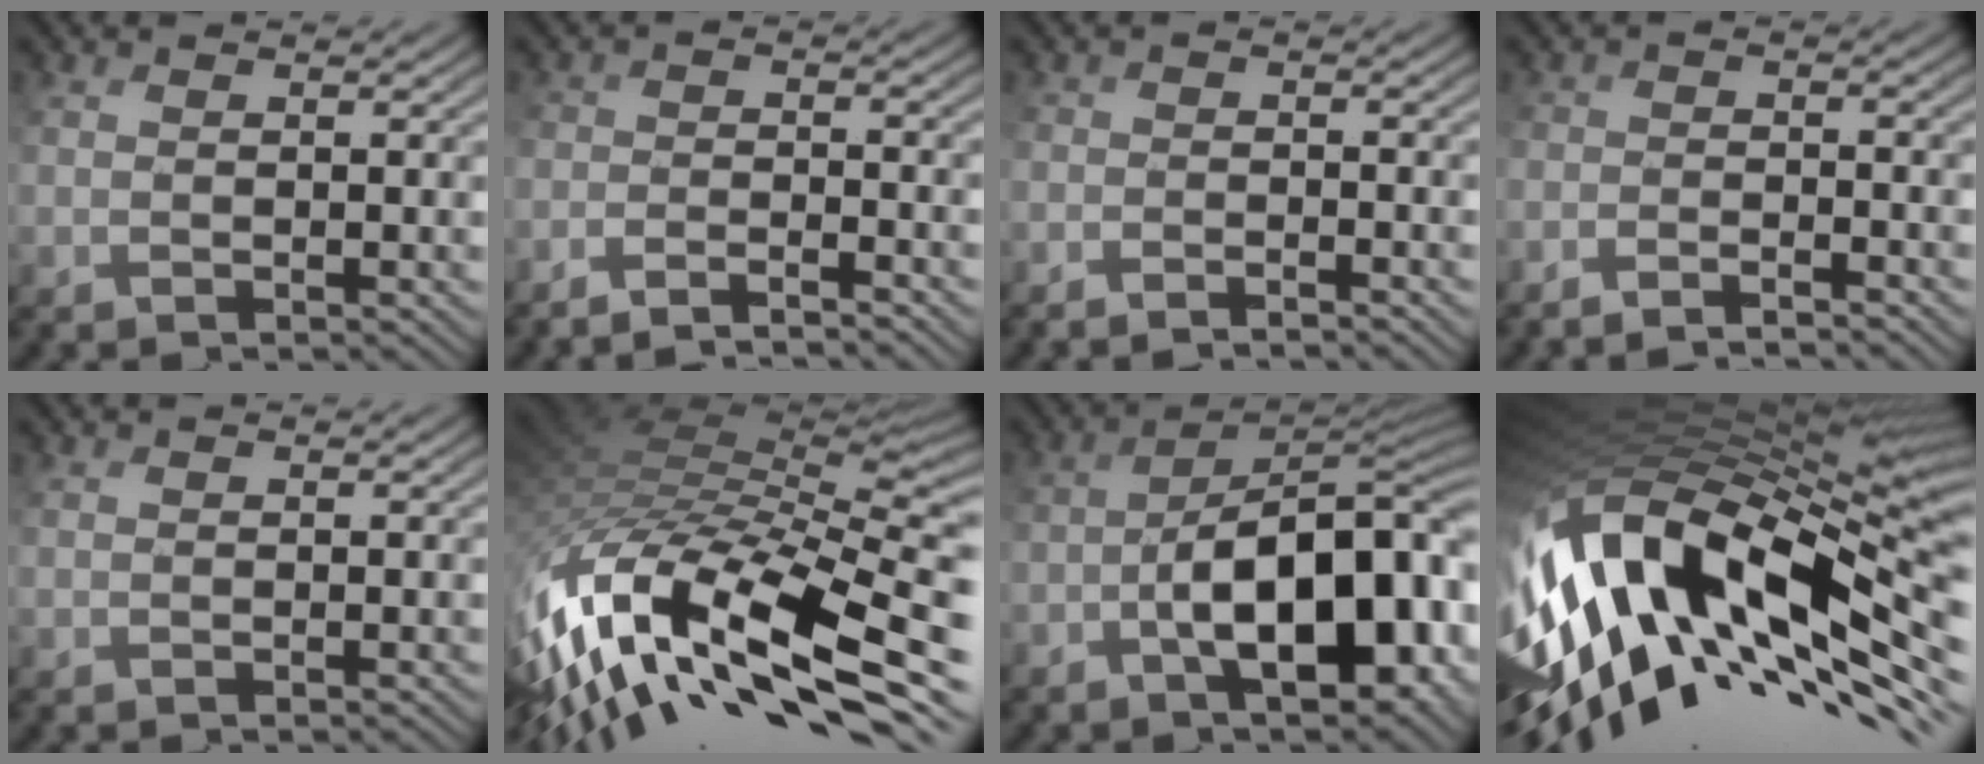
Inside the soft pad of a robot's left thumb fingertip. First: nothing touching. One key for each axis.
{"total": 4.5, "fx": -4.4, "fy": 0.4, "fz": 1.1, "tx": -0.019, "ty": 0.002, "tz": -0.081}
{"total": 2.9, "fx": -2.8, "fy": 0.1, "fz": 0.4, "tx": -0.003, "ty": 0.000, "tz": -0.055}
{"total": 3.9, "fx": -3.8, "fy": 0.2, "fz": 0.8, "tx": -0.014, "ty": 0.002, "tz": -0.072}
{"total": 0.0}
{"total": 16.4, "fx": -4.9, "fy": 6.0, "fz": 14.5, "tx": -0.290, "ty": 0.002, "tz": -0.082}
{"total": 13.6, "fx": -4.9, "fy": 6.4, "fz": 10.9, "tx": -0.147, "ty": -0.006, "tz": -0.077}
{"total": 18.5, "fx": -5.0, "fy": 8.0, "fz": 15.9, "tx": -0.317, "ty": -0.015, "tz": -0.086}